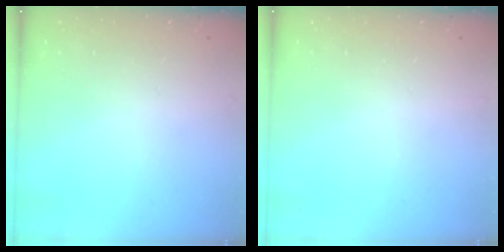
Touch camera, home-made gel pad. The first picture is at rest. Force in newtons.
{"total": 0.0}